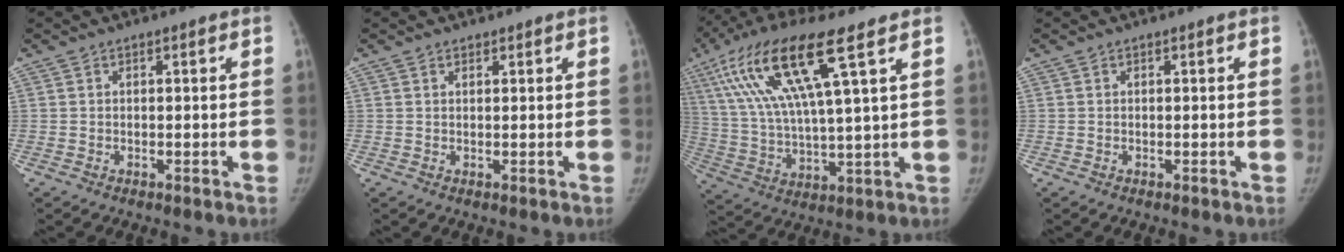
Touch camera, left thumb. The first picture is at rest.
{"total": 0.8, "force": [0.7, 0.4, 0.2], "torque": [-0.001, -0.006, 0.011]}
{"total": 19.4, "force": [8.8, 3.4, 16.9], "torque": [-0.356, -0.013, 0.164]}
{"total": 0.0}